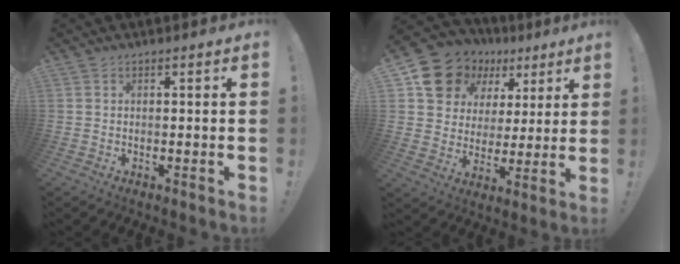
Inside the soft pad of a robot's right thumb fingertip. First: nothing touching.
{"total": 15.3, "force": [8.7, 11.1, 5.9], "torque": [-0.098, -0.047, 0.173]}